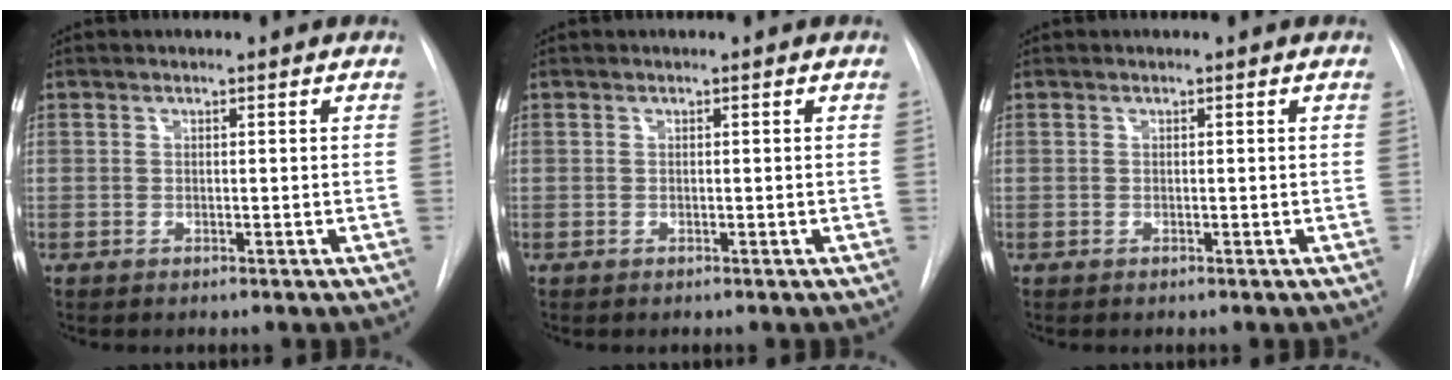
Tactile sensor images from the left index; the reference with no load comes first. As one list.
[{"total": 0.0}, {"total": 0.0}]